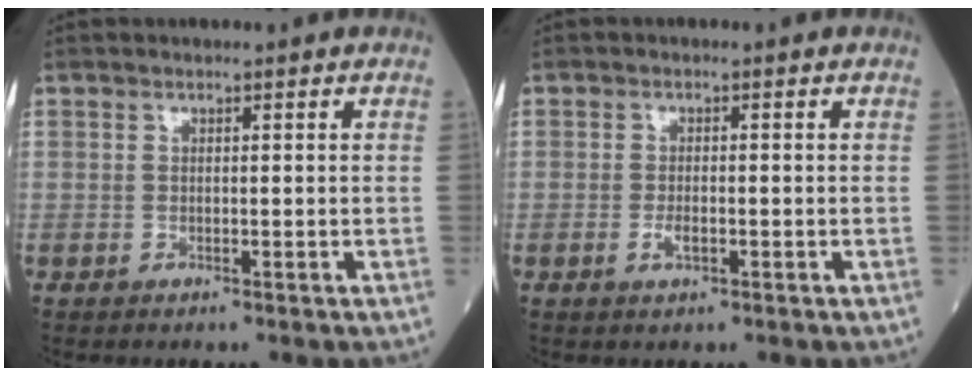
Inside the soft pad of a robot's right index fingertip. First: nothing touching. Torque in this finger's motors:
{"motor_torque": [-0.07, -0.05, 0.14, 0.05]}